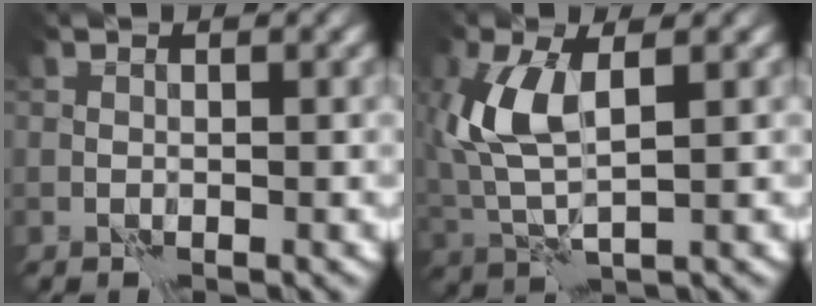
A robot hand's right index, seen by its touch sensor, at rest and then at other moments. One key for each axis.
{"total": 6.2, "fx": 1.7, "fy": 2.7, "fz": 5.3, "tx": -0.133, "ty": 0.005, "tz": 0.032}